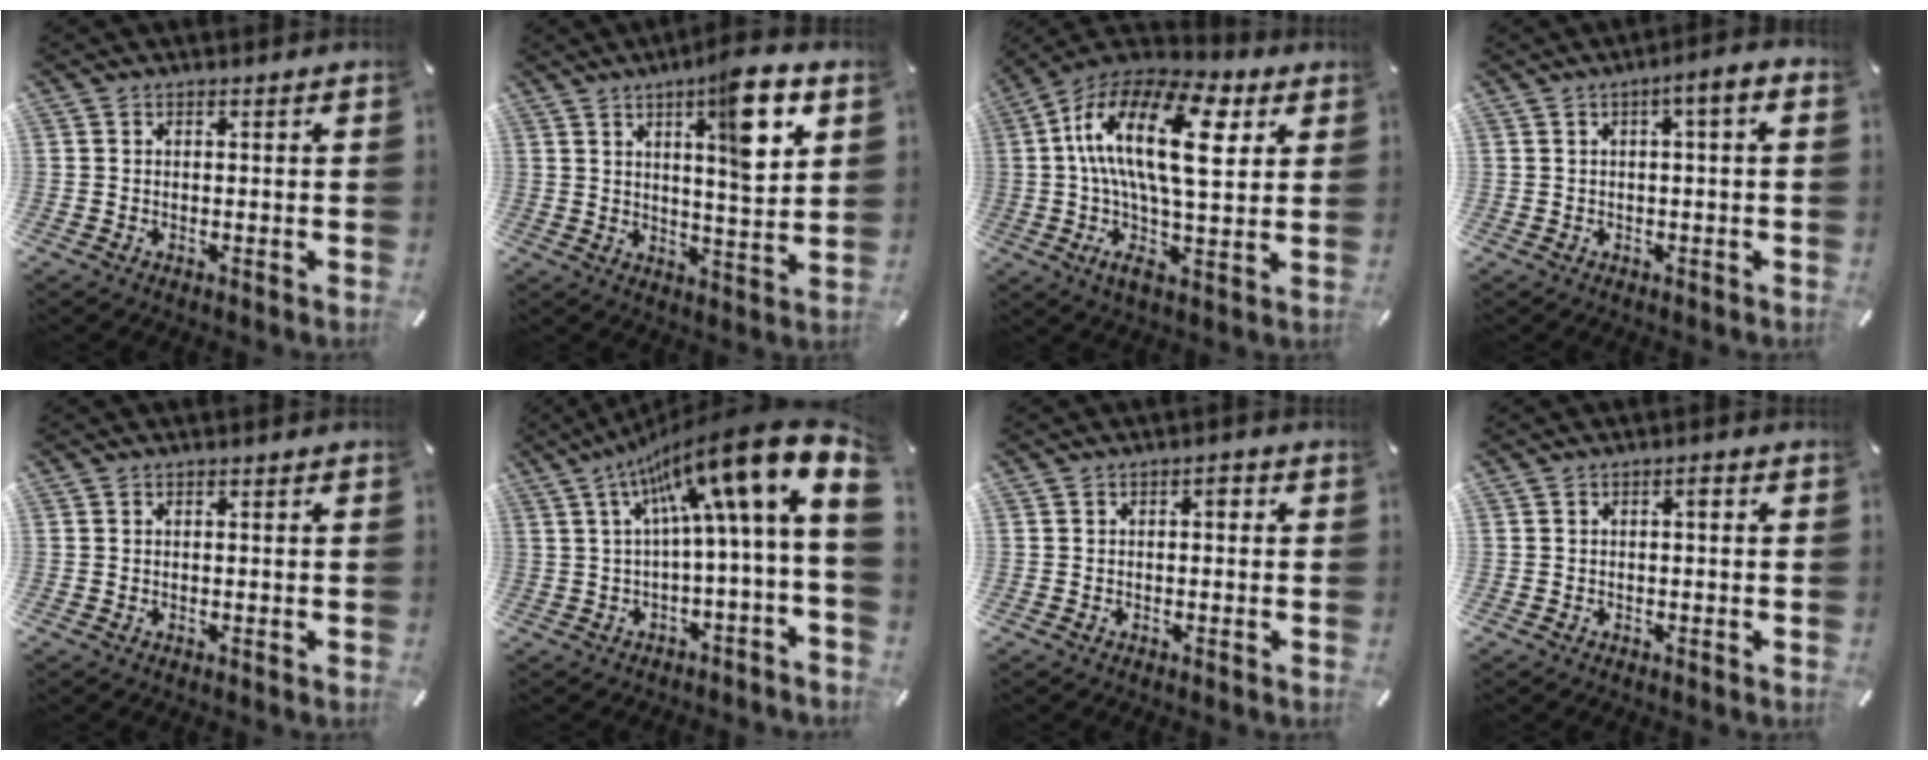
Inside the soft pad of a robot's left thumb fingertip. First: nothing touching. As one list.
[{"total": 12.1, "force": [6.4, 2.2, 10.0], "torque": [-0.140, -0.041, 0.096]}, {"total": 22.7, "force": [5.8, 9.9, 19.6], "torque": [-0.373, -0.021, 0.083]}, {"total": 4.2, "force": [0.5, 0.7, 4.1], "torque": [-0.067, 0.003, 0.004]}, {"total": 0.0}, {"total": 19.0, "force": [8.3, 2.7, 16.9], "torque": [-0.268, -0.071, 0.133]}, {"total": 1.8, "force": [-0.2, 0.9, 1.6], "torque": [-0.033, 0.010, -0.009]}, {"total": 1.4, "force": [-0.1, 0.5, 1.4], "torque": [-0.028, 0.006, -0.004]}]